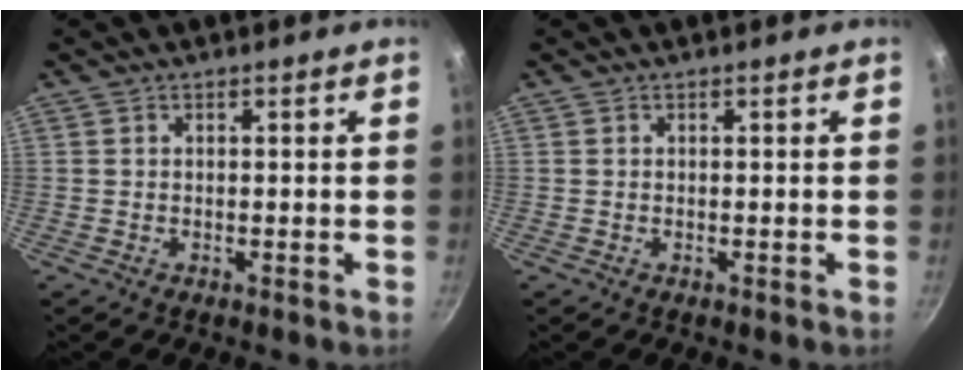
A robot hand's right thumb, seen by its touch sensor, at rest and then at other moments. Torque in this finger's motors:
{"motor_torque": [0.00, 0.00, 0.00, 0.00, 0.06]}